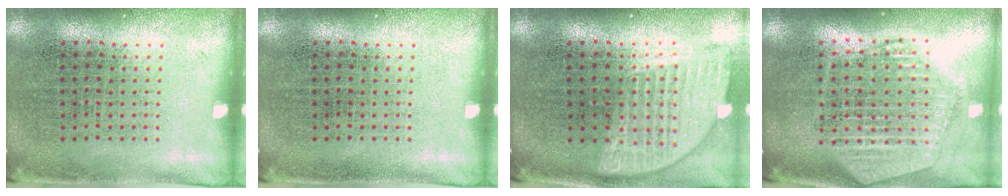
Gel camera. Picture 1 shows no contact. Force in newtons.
{"total": 0.0}
{"total": 1.7, "press": 1.5, "slide": 0.9}
{"total": 2.4, "press": 2.0, "slide": 1.2}